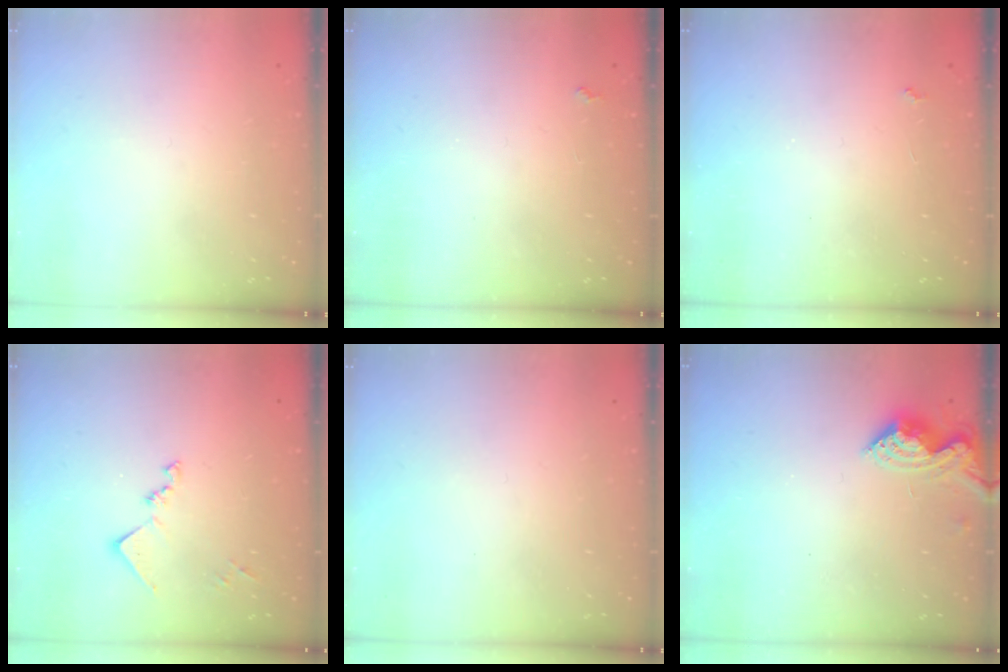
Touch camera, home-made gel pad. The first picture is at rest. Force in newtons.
{"total": 1.9, "press": 1.9, "slide": 0.3}
{"total": 2.3, "press": 2.3, "slide": 0.4}
{"total": 9.6, "press": 9.6, "slide": 0.5}
{"total": 0.0}
{"total": 8.7, "press": 8.7, "slide": 0.3}